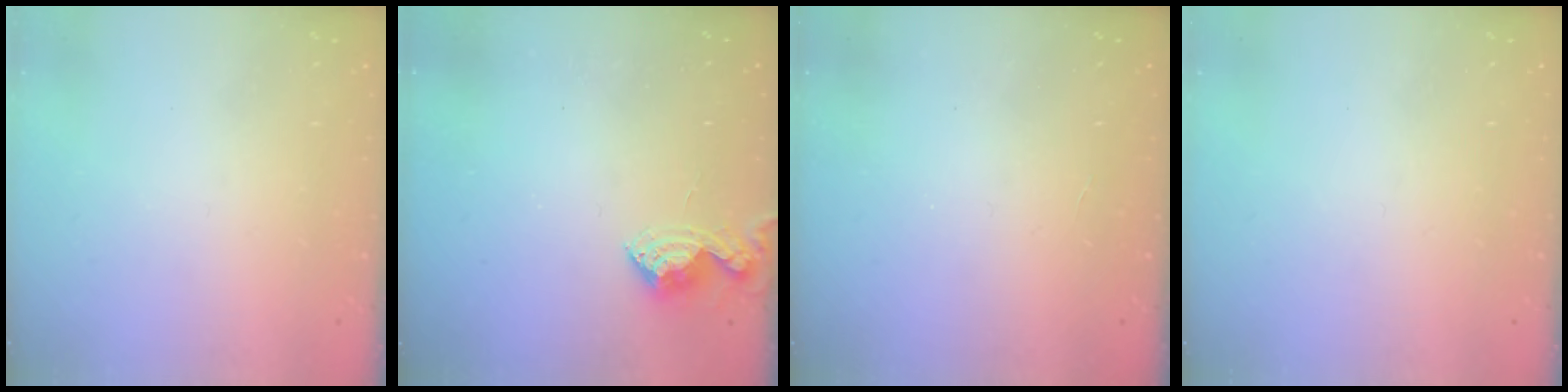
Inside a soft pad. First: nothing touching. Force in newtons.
{"total": 8.1, "press": 8.1, "slide": 0.8}
{"total": 2.1, "press": 2.1, "slide": 0.4}
{"total": 0.0}